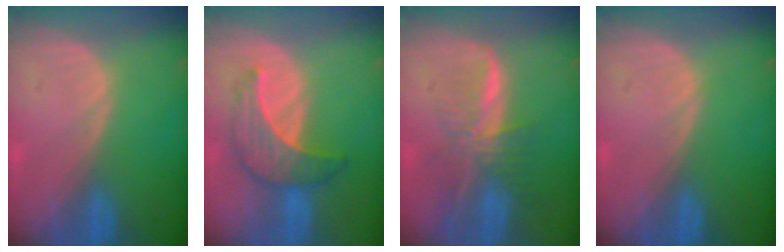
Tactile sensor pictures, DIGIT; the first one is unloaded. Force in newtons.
{"total": 6.9, "press": 6.8, "slide": 1.0}
{"total": 8.3, "press": 6.9, "slide": 4.5}
{"total": 0.0}